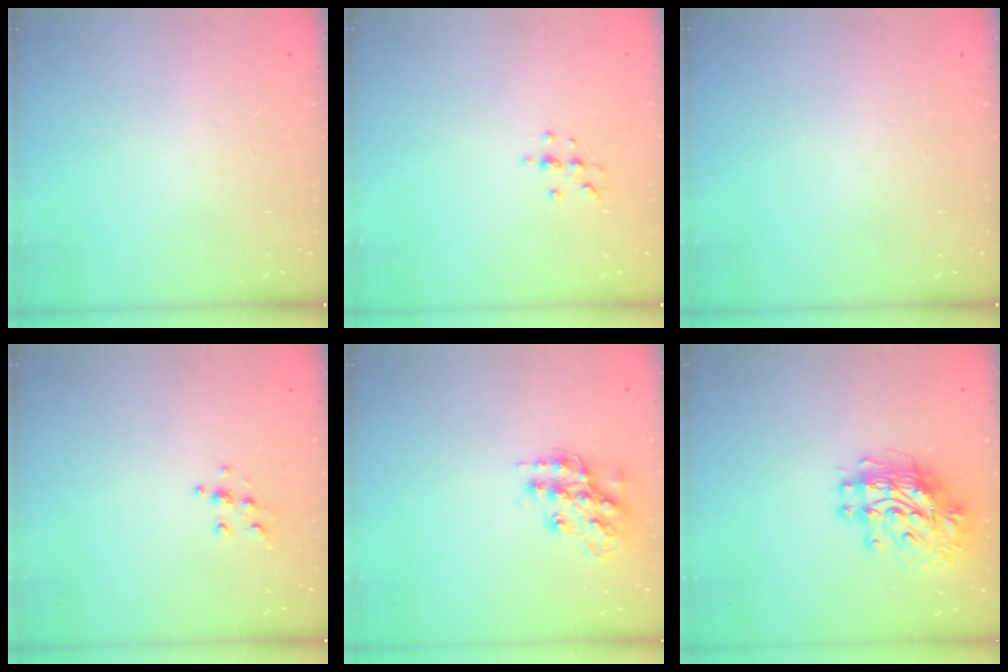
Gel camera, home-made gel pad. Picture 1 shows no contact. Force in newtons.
{"total": 3.7, "press": 3.7, "slide": 0.5}
{"total": 0.0}
{"total": 6.4, "press": 6.4, "slide": 0.6}
{"total": 15.0, "press": 15.0, "slide": 1.2}
{"total": 12.3, "press": 12.2, "slide": 1.1}